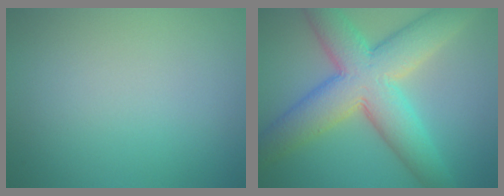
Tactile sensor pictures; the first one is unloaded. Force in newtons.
{"total": 10.1, "press": 10.1, "slide": 0.5}